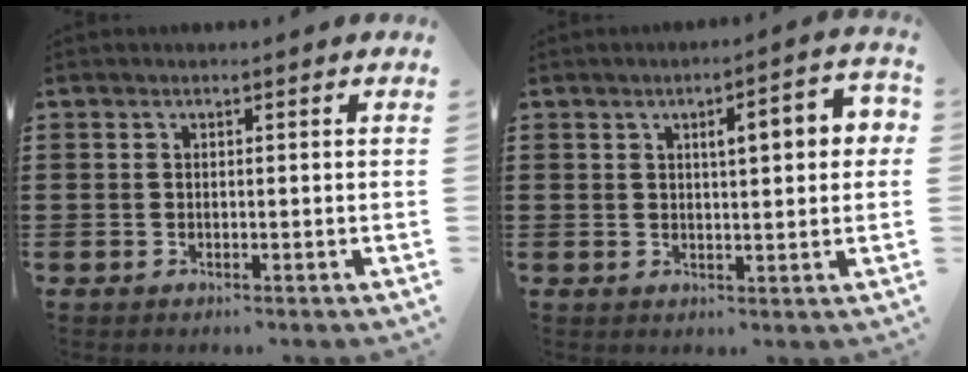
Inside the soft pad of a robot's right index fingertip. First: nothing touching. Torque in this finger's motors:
{"motor_torque": [1.15, -0.33, 0.22, 0.09]}